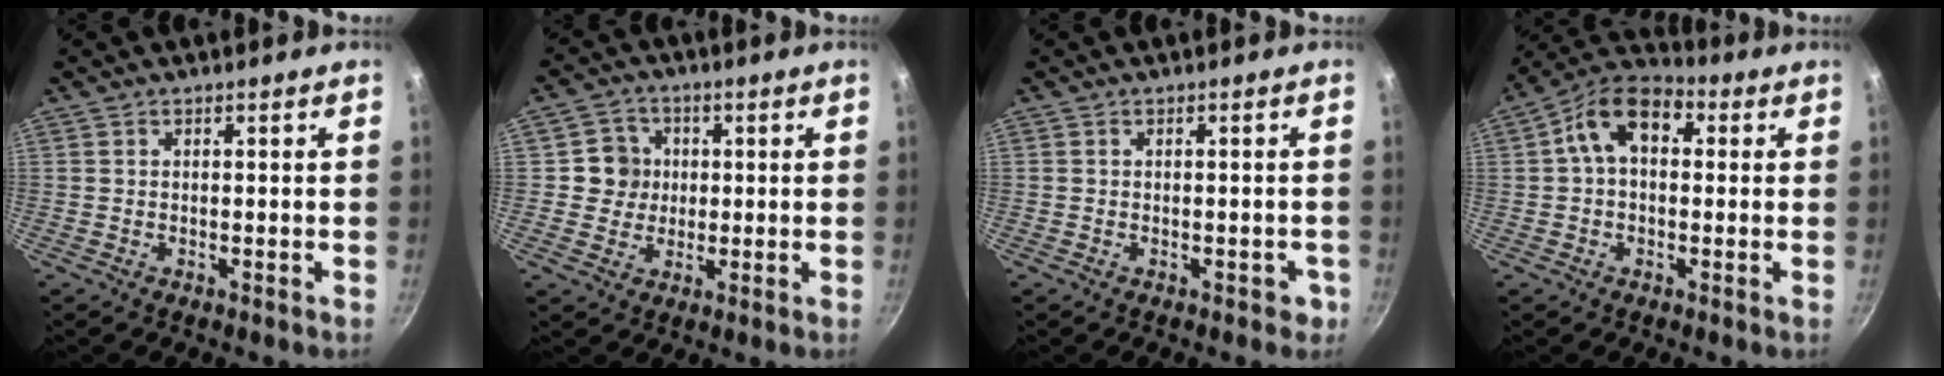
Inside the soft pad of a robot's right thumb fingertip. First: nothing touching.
{"total": 6.0, "force": [0.6, 5.8, 1.4], "torque": [0.017, 0.005, 0.000]}
{"total": 2.2, "force": [-0.8, 1.5, 1.3], "torque": [0.006, 0.019, -0.002]}
{"total": 11.4, "force": [2.3, 7.5, 8.2], "torque": [-0.114, 0.028, 0.016]}